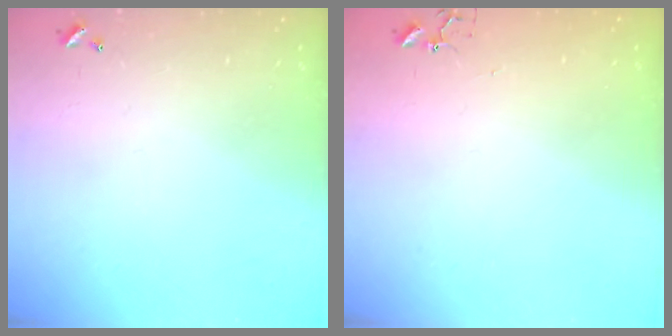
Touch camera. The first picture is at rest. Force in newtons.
{"total": 3.9, "press": 3.9, "slide": 0.3}